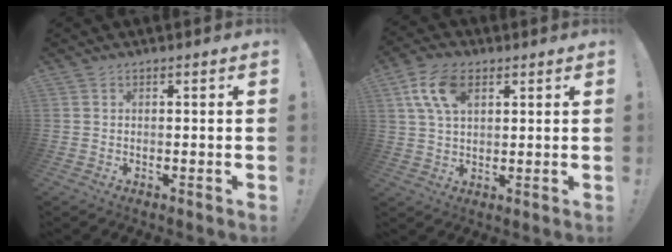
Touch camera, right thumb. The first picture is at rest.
{"total": 11.0, "force": [4.4, 6.4, 7.8], "torque": [-0.150, -0.002, 0.083]}